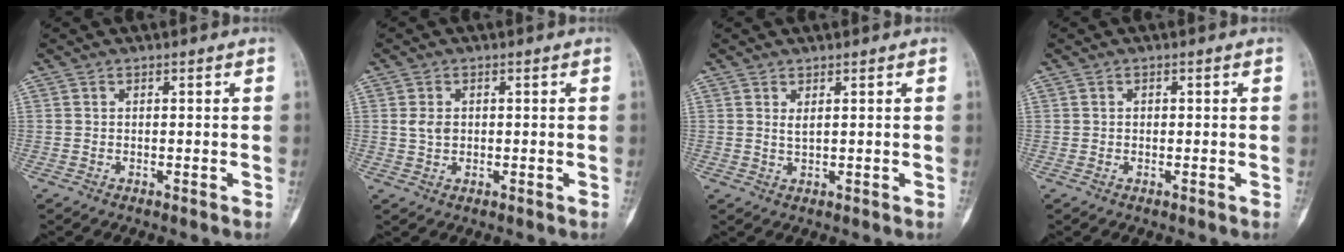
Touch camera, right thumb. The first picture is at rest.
{"total": 2.4, "force": [0.4, 1.8, 1.6], "torque": [-0.019, 0.001, 0.011]}
{"total": 1.4, "force": [0.7, 0.3, 1.1], "torque": [-0.018, -0.006, 0.016]}
{"total": 0.7, "force": [0.1, 0.5, 0.4], "torque": [-0.004, 0.001, 0.002]}